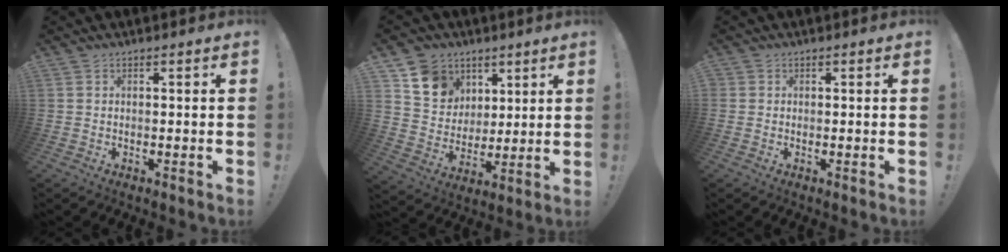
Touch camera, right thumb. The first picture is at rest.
{"total": 12.0, "force": [6.6, 9.6, 2.8], "torque": [-0.047, -0.040, 0.136]}
{"total": 0.5, "force": [0.0, 0.5, 0.1], "torque": [-0.008, 0.004, 0.002]}